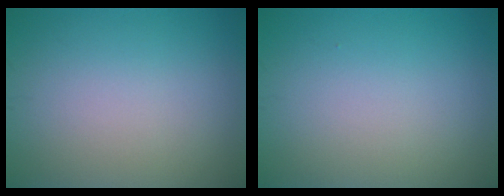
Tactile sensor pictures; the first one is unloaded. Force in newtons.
{"total": 0.0}